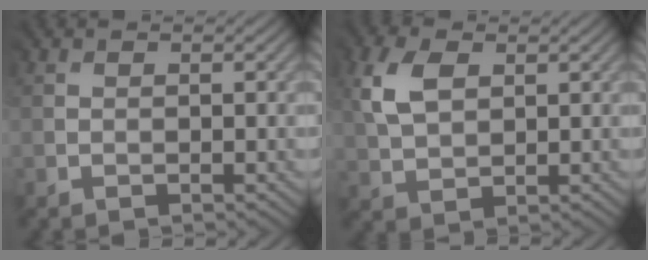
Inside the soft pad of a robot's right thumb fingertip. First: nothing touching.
{"total": 5.1, "force": [2.3, 3.3, 3.0], "torque": [-0.089, 0.009, 0.042]}